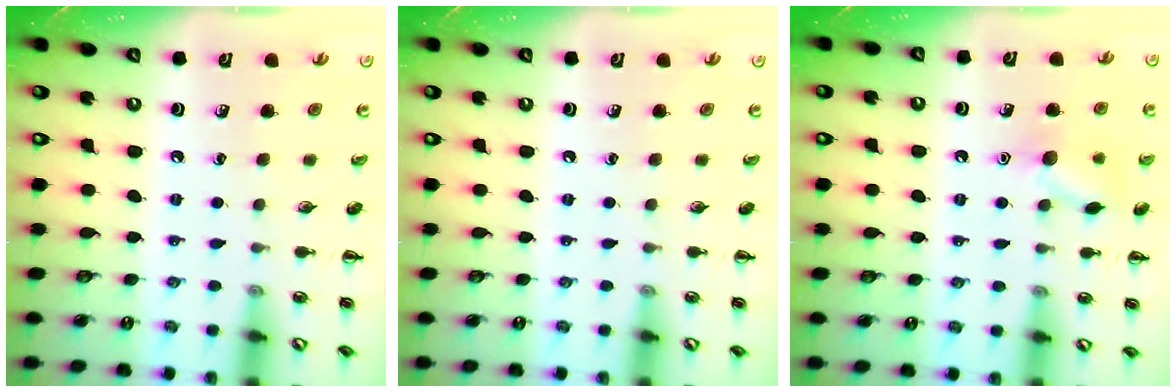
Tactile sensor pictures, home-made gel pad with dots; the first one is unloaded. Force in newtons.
{"total": 0.0}
{"total": 8.9, "press": 8.9, "slide": 0.7}